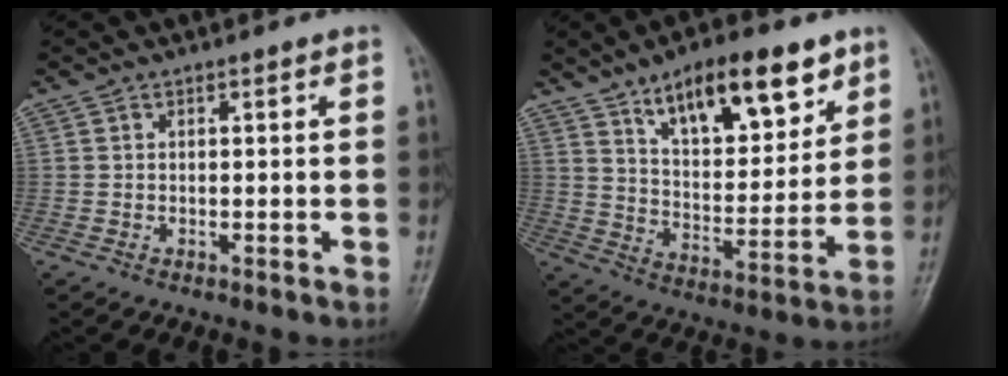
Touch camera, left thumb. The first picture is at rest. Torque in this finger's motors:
{"motor_torque": [1.24, 1.21, 1.58, -1.20, 0.27]}